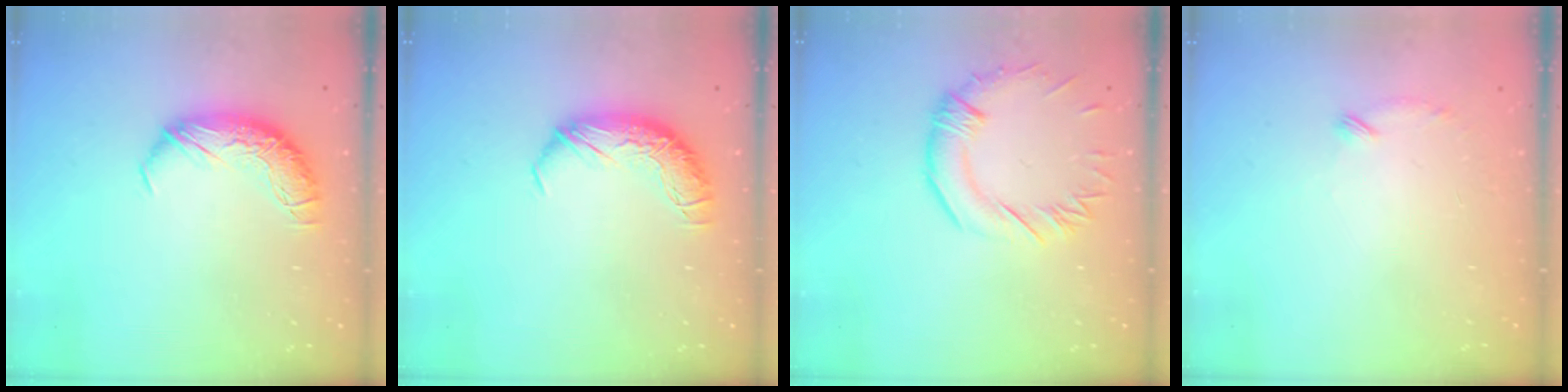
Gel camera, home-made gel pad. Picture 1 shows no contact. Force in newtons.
{"total": 0.0}
{"total": 1.0, "press": 0.6, "slide": 0.8}
{"total": 8.3, "press": 8.3, "slide": 0.5}